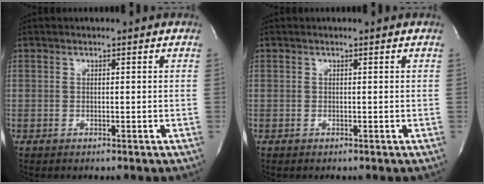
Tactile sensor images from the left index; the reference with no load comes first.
{"total": 0.0}